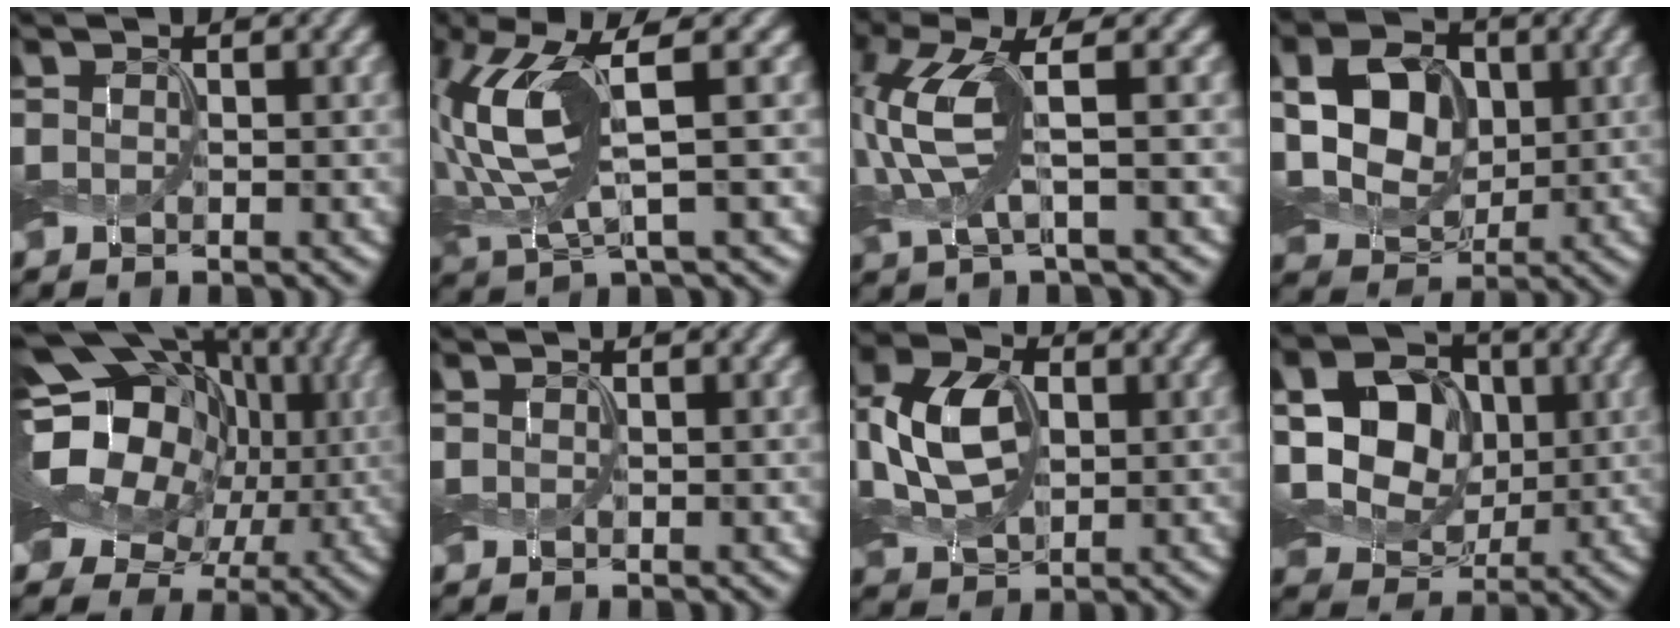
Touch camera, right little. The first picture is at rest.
{"total": 9.3, "force": [0.9, 3.1, 8.7], "torque": [-0.211, 0.002, 0.025]}
{"total": 6.2, "force": [0.1, 1.7, 6.0], "torque": [-0.154, 0.005, 0.006]}
{"total": 7.4, "force": [-0.1, 5.5, 4.9], "torque": [-0.113, -0.001, -0.006]}
{"total": 19.1, "force": [1.1, 15.1, 11.5], "torque": [-0.216, 0.023, -0.002]}
{"total": 0.0}
{"total": 6.9, "force": [-0.6, 4.7, 5.0], "torque": [-0.127, 0.007, -0.011]}
{"total": 10.7, "force": [0.4, 8.6, 6.4], "torque": [-0.145, 0.012, 0.001]}